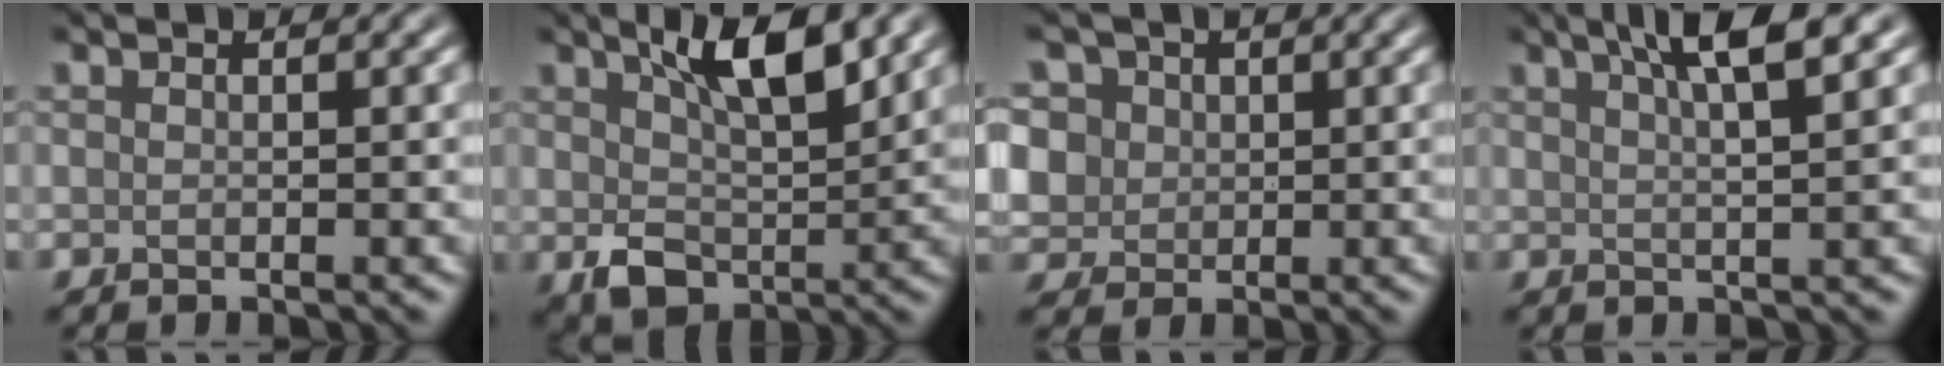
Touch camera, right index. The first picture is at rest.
{"total": 6.6, "force": [2.2, 3.4, 5.2], "torque": [-0.089, -0.002, 0.038]}
{"total": 8.2, "force": [3.4, 6.4, 3.7], "torque": [-0.084, 0.023, 0.042]}
{"total": 5.2, "force": [3.0, 1.0, 4.1], "torque": [-0.049, 0.018, 0.040]}